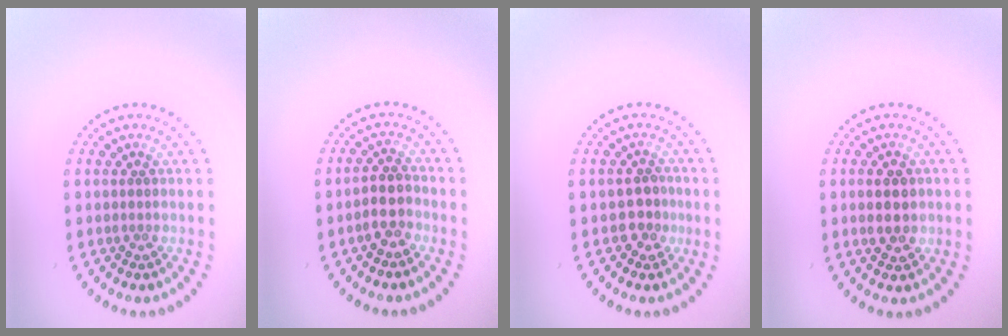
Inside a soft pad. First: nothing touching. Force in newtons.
{"total": 2.6, "press": 2.4, "slide": 1.1}
{"total": 2.0, "press": 1.8, "slide": 0.7}
{"total": 2.8, "press": 2.8, "slide": 0.2}